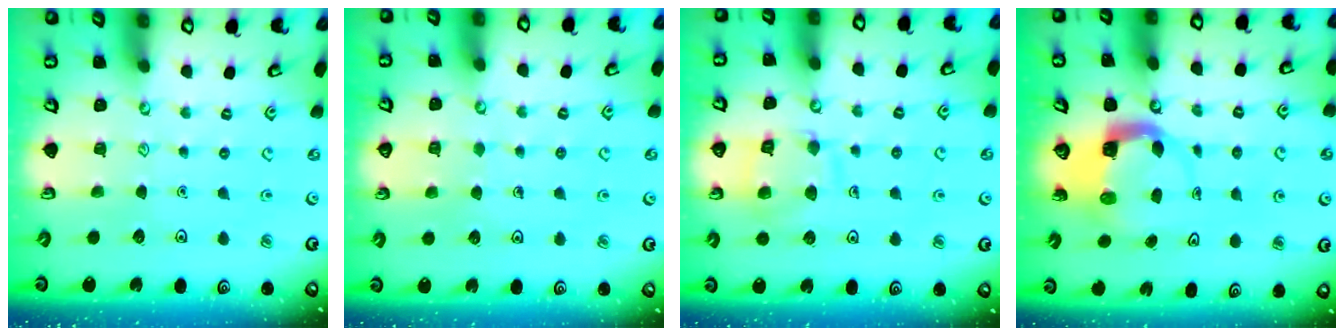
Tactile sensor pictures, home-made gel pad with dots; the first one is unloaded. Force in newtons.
{"total": 4.3, "press": 4.3, "slide": 0.3}
{"total": 11.4, "press": 11.3, "slide": 1.0}
{"total": 5.2, "press": 5.1, "slide": 0.7}